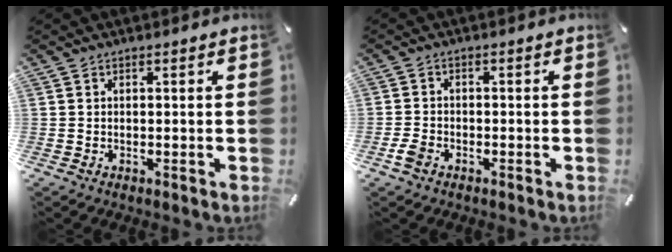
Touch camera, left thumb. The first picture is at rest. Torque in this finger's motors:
{"motor_torque": [0.16, 1.30, 0.02, -0.07, 0.13]}